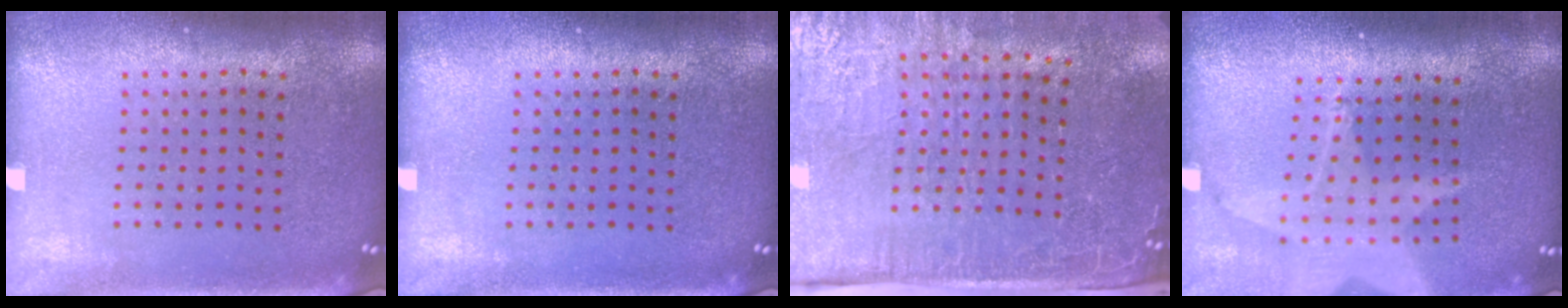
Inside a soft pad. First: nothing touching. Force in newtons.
{"total": 0.0}
{"total": 4.8, "press": 4.0, "slide": 2.6}
{"total": 2.0, "press": 1.5, "slide": 1.3}